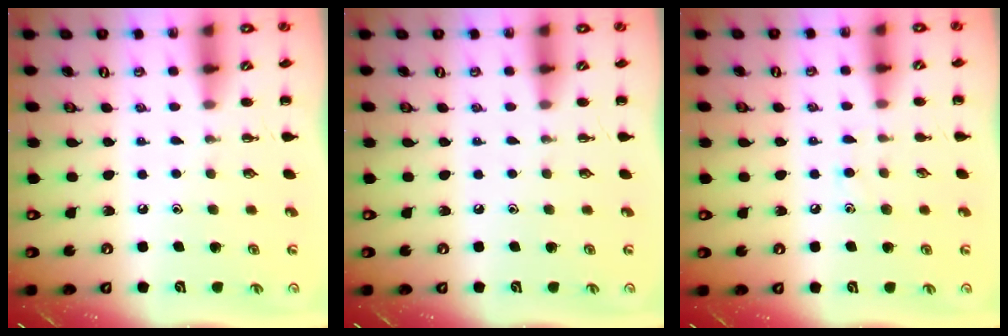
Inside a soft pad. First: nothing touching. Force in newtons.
{"total": 0.0}
{"total": 5.3, "press": 5.0, "slide": 1.7}